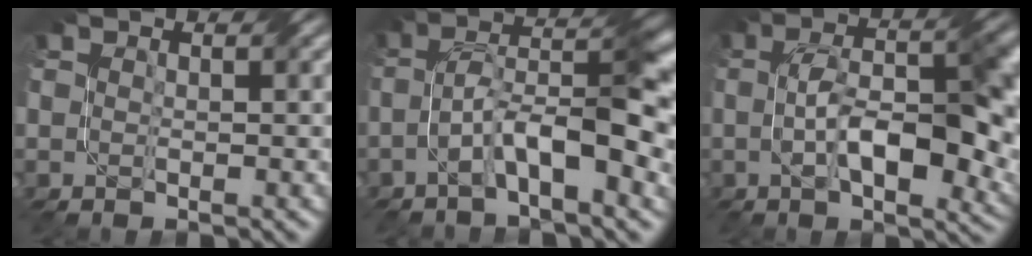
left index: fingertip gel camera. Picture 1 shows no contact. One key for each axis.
{"total": 7.9, "fx": -2.6, "fy": 2.3, "fz": 7.1, "tx": -0.122, "ty": 0.022, "tz": -0.047}
{"total": 11.8, "fx": -0.9, "fy": 4.8, "fz": 10.8, "tx": -0.163, "ty": 0.004, "tz": -0.015}